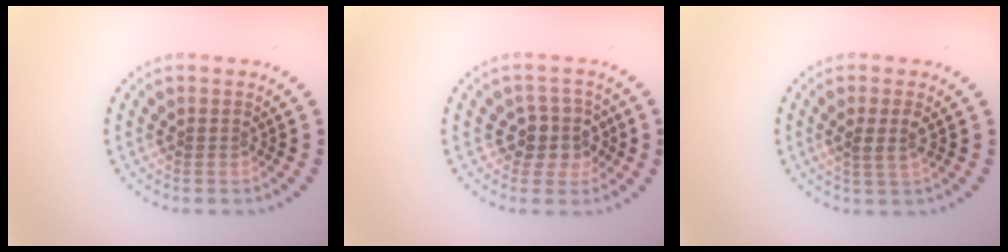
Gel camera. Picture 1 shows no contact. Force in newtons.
{"total": 3.0, "press": 2.6, "slide": 1.4}
{"total": 1.9, "press": 1.5, "slide": 1.1}